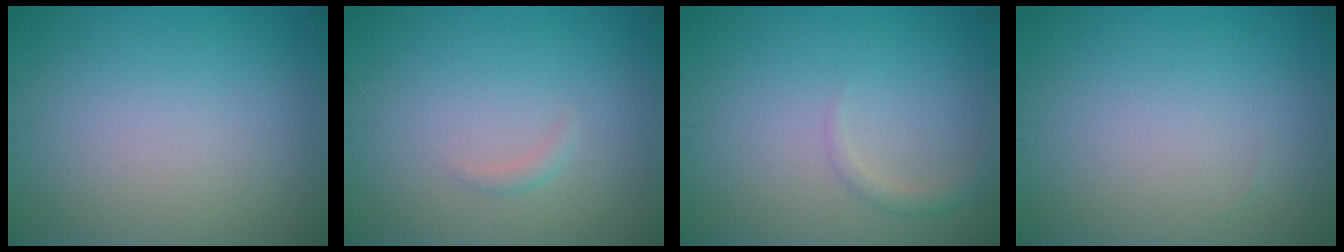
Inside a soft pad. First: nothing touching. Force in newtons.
{"total": 0.7, "press": 0.7, "slide": 0.0}
{"total": 1.2, "press": 1.2, "slide": 0.1}
{"total": 0.0}